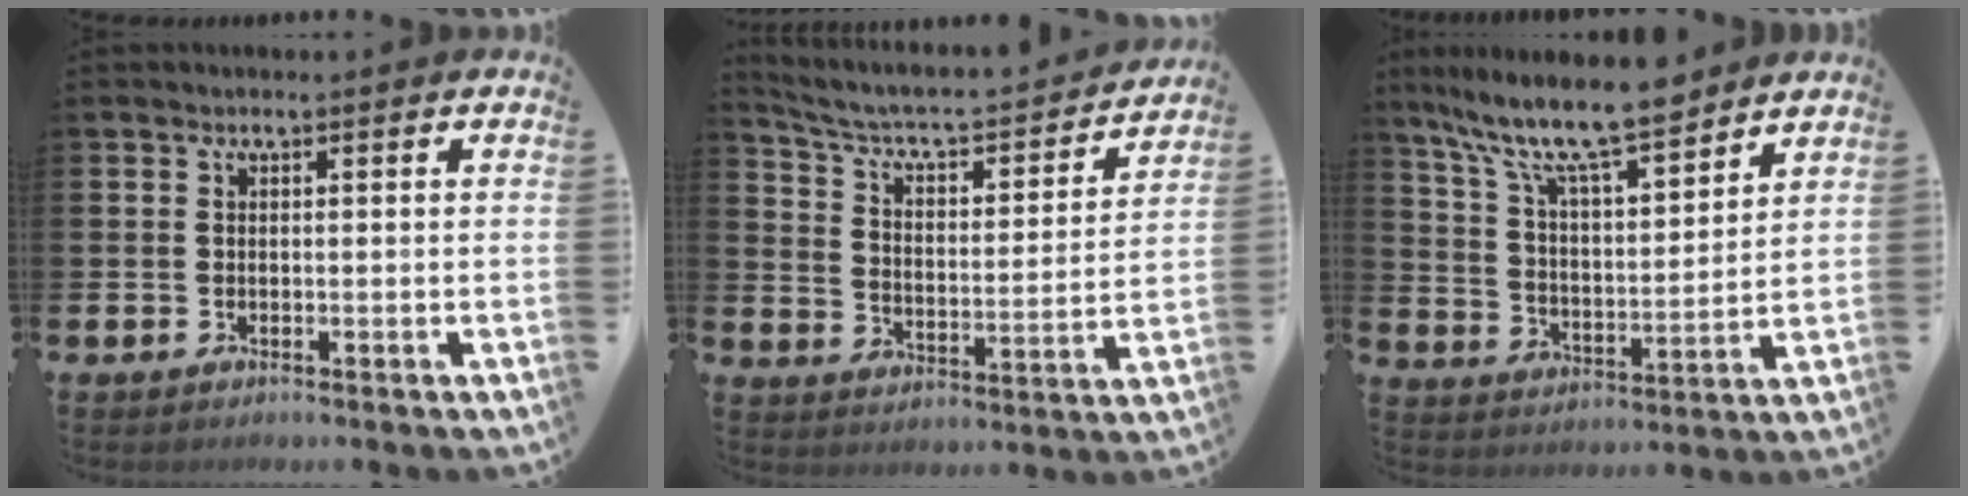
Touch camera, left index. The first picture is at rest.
{"total": 6.1, "force": [5.4, 1.6, 2.5], "torque": [-0.082, -0.042, 0.083]}
{"total": 11.2, "force": [9.7, 1.8, 5.2], "torque": [-0.132, -0.053, 0.170]}